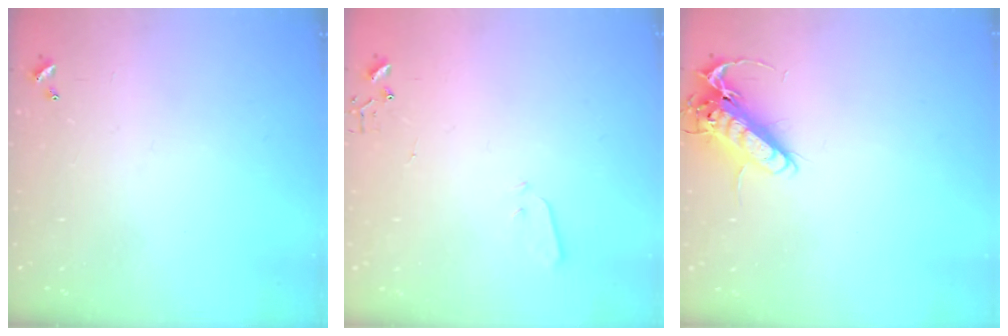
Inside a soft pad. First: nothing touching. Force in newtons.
{"total": 3.1, "press": 3.0, "slide": 0.9}
{"total": 13.3, "press": 13.1, "slide": 2.4}